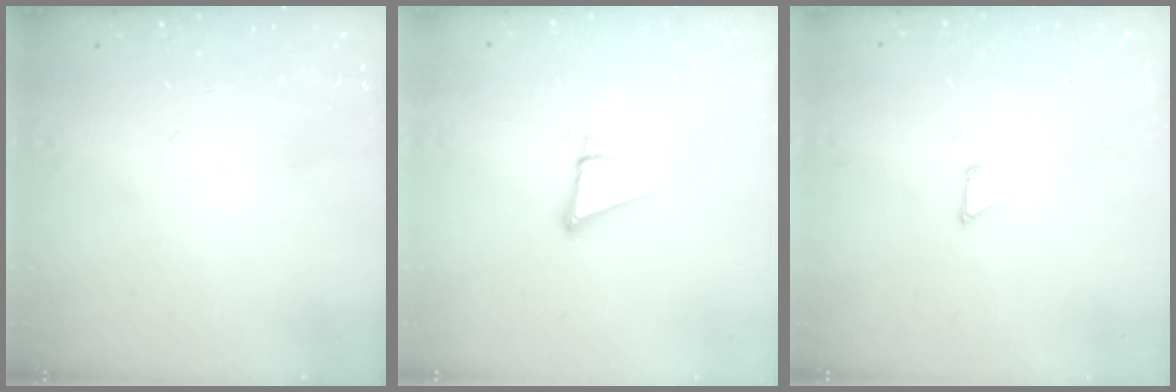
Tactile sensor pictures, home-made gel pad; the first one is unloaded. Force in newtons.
{"total": 6.8, "press": 6.3, "slide": 2.5}
{"total": 1.7, "press": 1.7, "slide": 0.0}